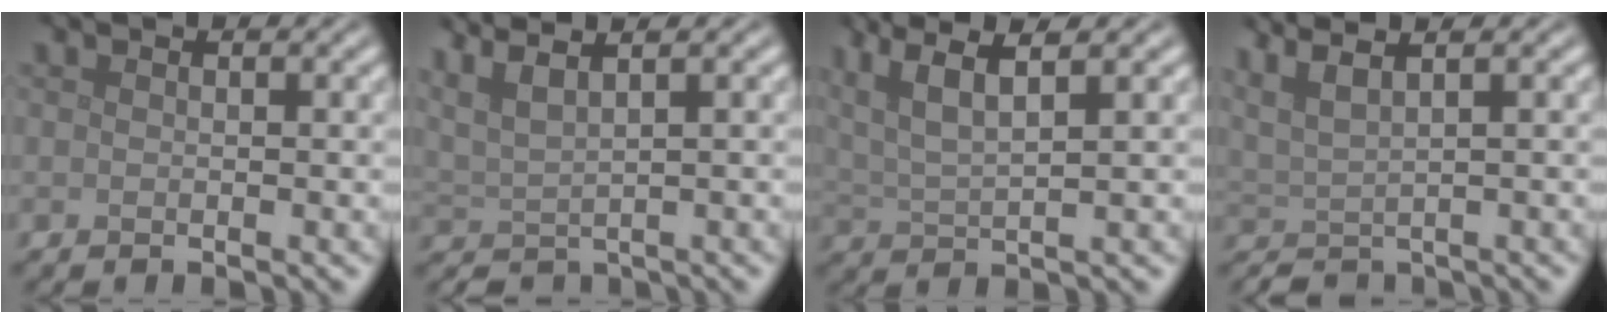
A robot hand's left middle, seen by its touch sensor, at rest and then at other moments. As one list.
[{"total": 3.9, "force": [3.1, 0.9, 2.3], "torque": [-0.049, 0.013, 0.056]}, {"total": 5.7, "force": [3.4, 1.4, 4.3], "torque": [-0.085, 0.013, 0.066]}, {"total": 3.8, "force": [2.7, 0.9, 2.5], "torque": [-0.048, 0.012, 0.048]}]